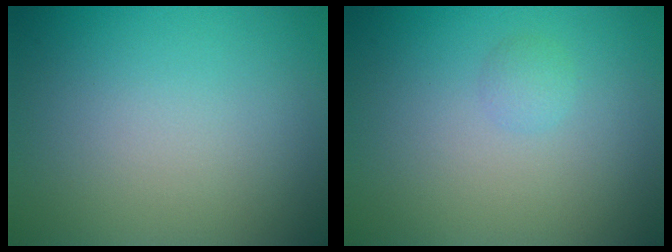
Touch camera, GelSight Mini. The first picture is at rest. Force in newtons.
{"total": 0.9, "press": 0.8, "slide": 0.1}